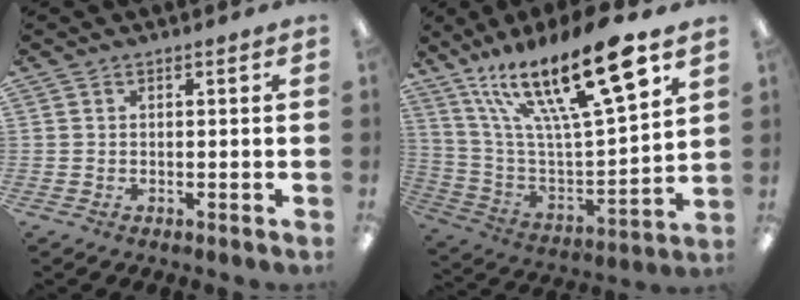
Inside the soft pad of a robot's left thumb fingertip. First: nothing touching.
{"total": 23.5, "force": [15.0, 5.8, 17.1], "torque": [-0.307, -0.096, 0.248]}